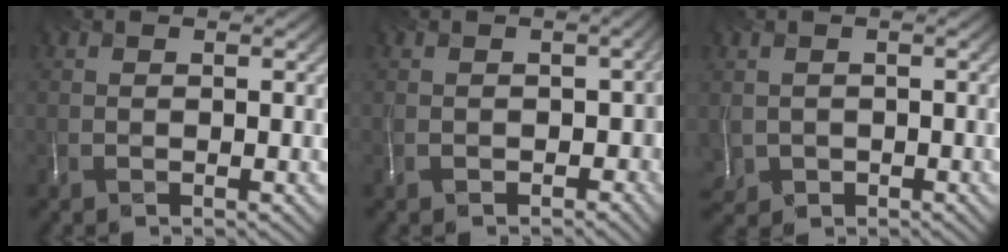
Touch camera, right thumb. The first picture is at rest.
{"total": 4.0, "force": [-2.0, 2.8, 2.0], "torque": [-0.028, -0.017, -0.030]}
{"total": 2.1, "force": [0.1, 1.9, 0.9], "torque": [-0.040, -0.006, 0.007]}